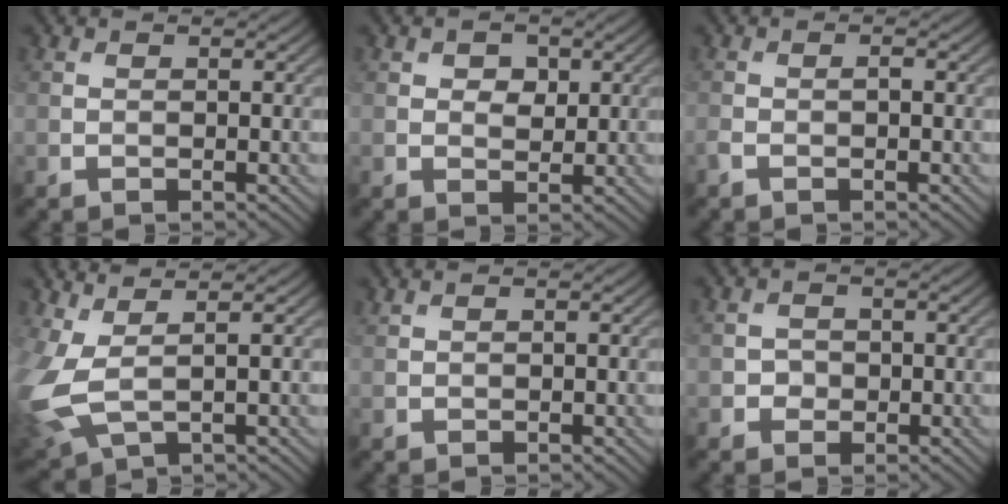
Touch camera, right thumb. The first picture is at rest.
{"total": 2.5, "force": [1.0, 1.7, 1.5], "torque": [-0.024, -0.003, 0.013]}
{"total": 1.3, "force": [-0.6, 0.3, 1.0], "torque": [-0.023, 0.002, -0.015]}
{"total": 6.8, "force": [0.8, 3.3, 6.0], "torque": [-0.170, -0.007, 0.016]}
{"total": 0.5, "force": [0.5, 0.0, 0.2], "torque": [-0.006, 0.006, 0.012]}
{"total": 1.5, "force": [-0.3, 1.4, 0.4], "torque": [-0.002, -0.002, -0.010]}